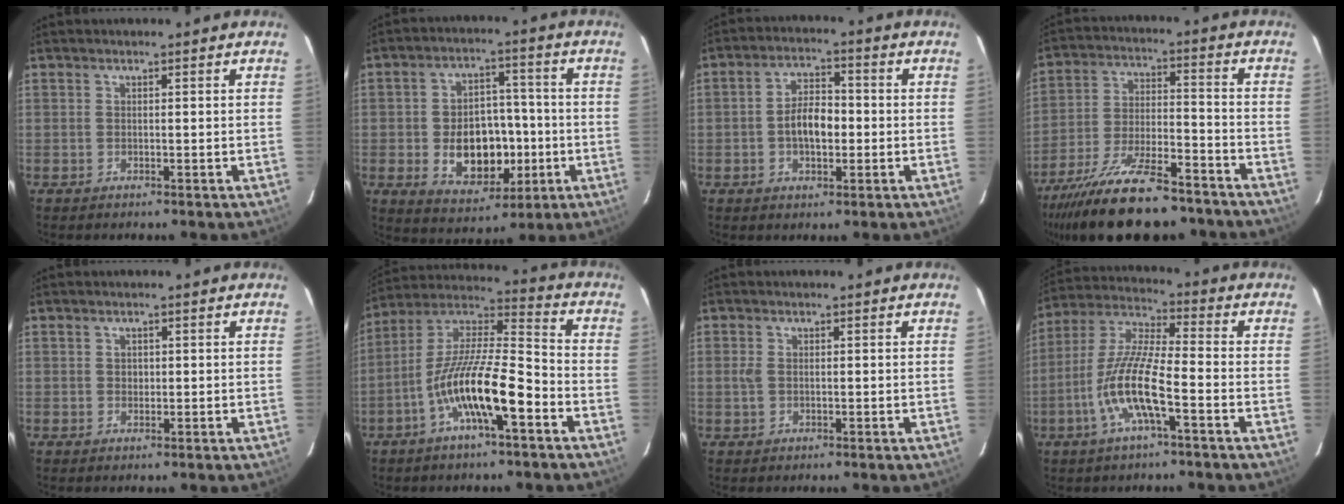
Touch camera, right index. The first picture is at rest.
{"total": 13.1, "force": [-2.9, 9.0, 9.1], "torque": [-0.181, 0.013, -0.022]}
{"total": 6.9, "force": [-1.1, 3.7, 5.7], "torque": [-0.104, 0.013, -0.016]}
{"total": 22.1, "force": [-17.7, 6.4, 11.6], "torque": [-0.222, -0.036, -0.275]}
{"total": 1.2, "force": [0.1, 1.1, 0.3], "torque": [-0.001, 0.003, 0.003]}
{"total": 15.2, "force": [-6.7, 3.0, 13.3], "torque": [-0.247, -0.002, -0.131]}
{"total": 1.8, "force": [-0.1, 1.3, 1.3], "torque": [-0.027, 0.001, -0.001]}
{"total": 12.0, "force": [-4.8, 1.8, 10.9], "torque": [-0.228, -0.002, -0.095]}